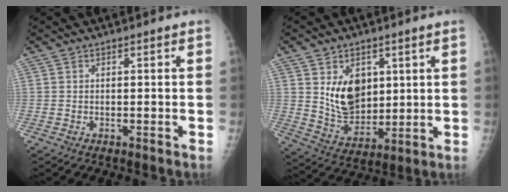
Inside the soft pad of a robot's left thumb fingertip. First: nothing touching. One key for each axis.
{"total": 10.9, "fx": 3.2, "fy": 7.7, "fz": 7.1, "tx": -0.082, "ty": -0.030, "tz": 0.075}